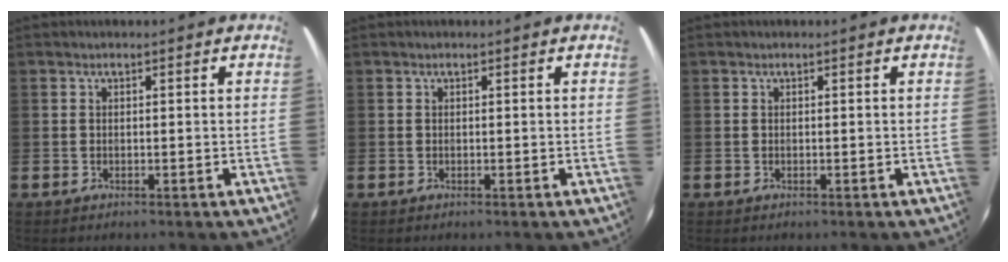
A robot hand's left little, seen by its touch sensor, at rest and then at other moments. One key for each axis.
{"total": 0.0}
{"total": 0.0}